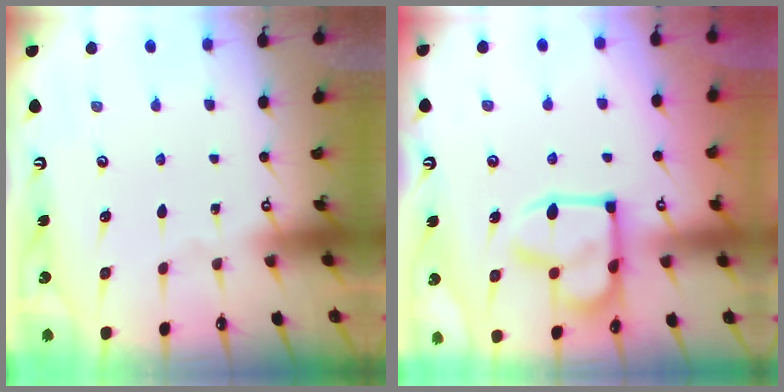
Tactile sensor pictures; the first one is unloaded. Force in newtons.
{"total": 12.9, "press": 12.8, "slide": 1.4}